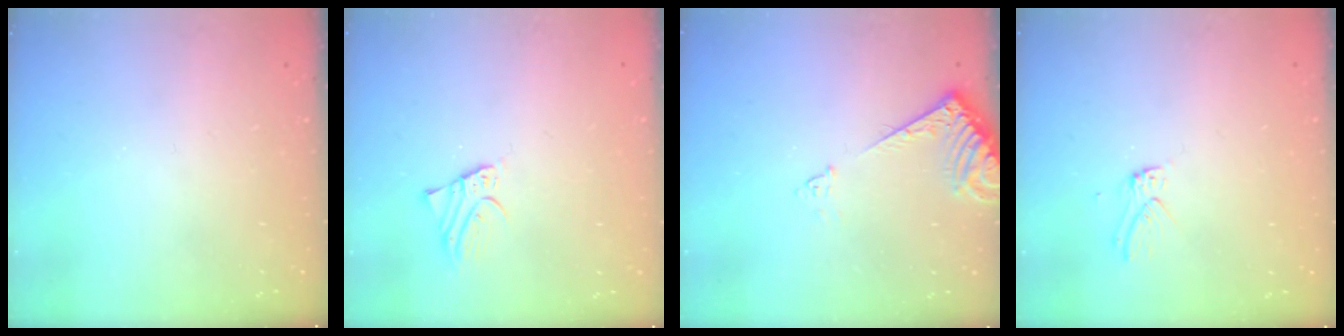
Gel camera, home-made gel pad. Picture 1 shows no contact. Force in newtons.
{"total": 2.1, "press": 2.1, "slide": 0.2}
{"total": 7.3, "press": 7.2, "slide": 0.3}
{"total": 3.7, "press": 3.6, "slide": 0.5}